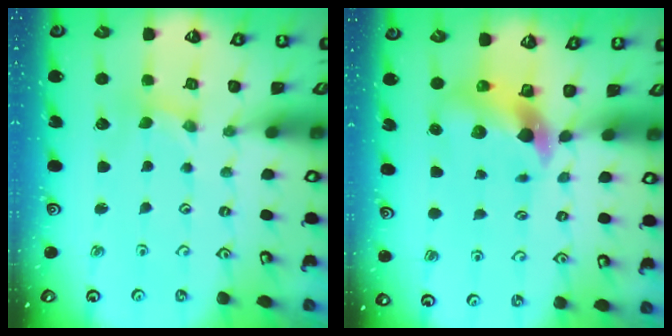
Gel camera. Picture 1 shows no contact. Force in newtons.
{"total": 6.6, "press": 6.5, "slide": 1.2}